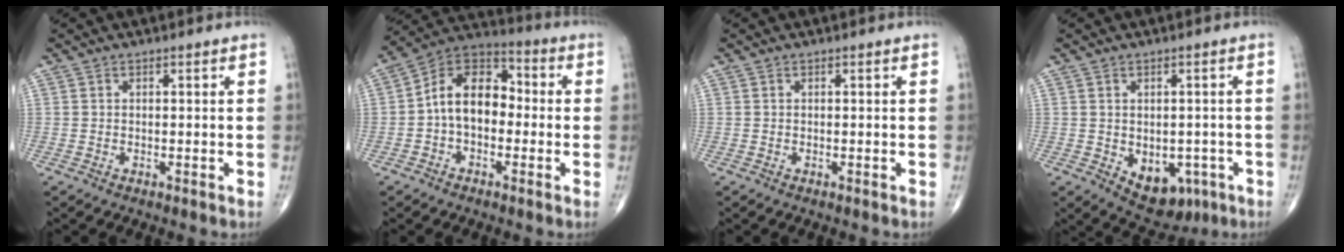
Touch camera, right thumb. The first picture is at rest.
{"total": 12.4, "force": [-1.1, 8.4, 9.0], "torque": [-0.126, 0.041, -0.036]}
{"total": 0.0}
{"total": 8.9, "force": [-3.0, 6.1, 5.8], "torque": [-0.043, 0.011, -0.026]}